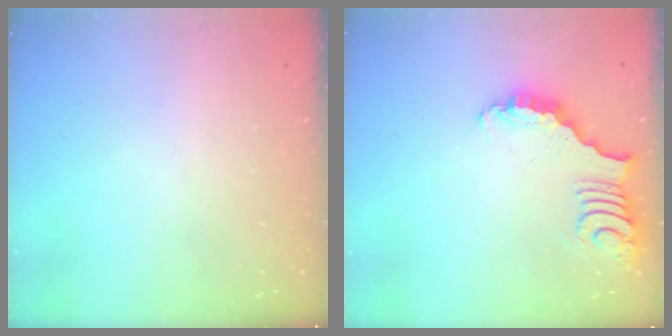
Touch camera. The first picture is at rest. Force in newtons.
{"total": 3.6, "press": 3.5, "slide": 0.7}